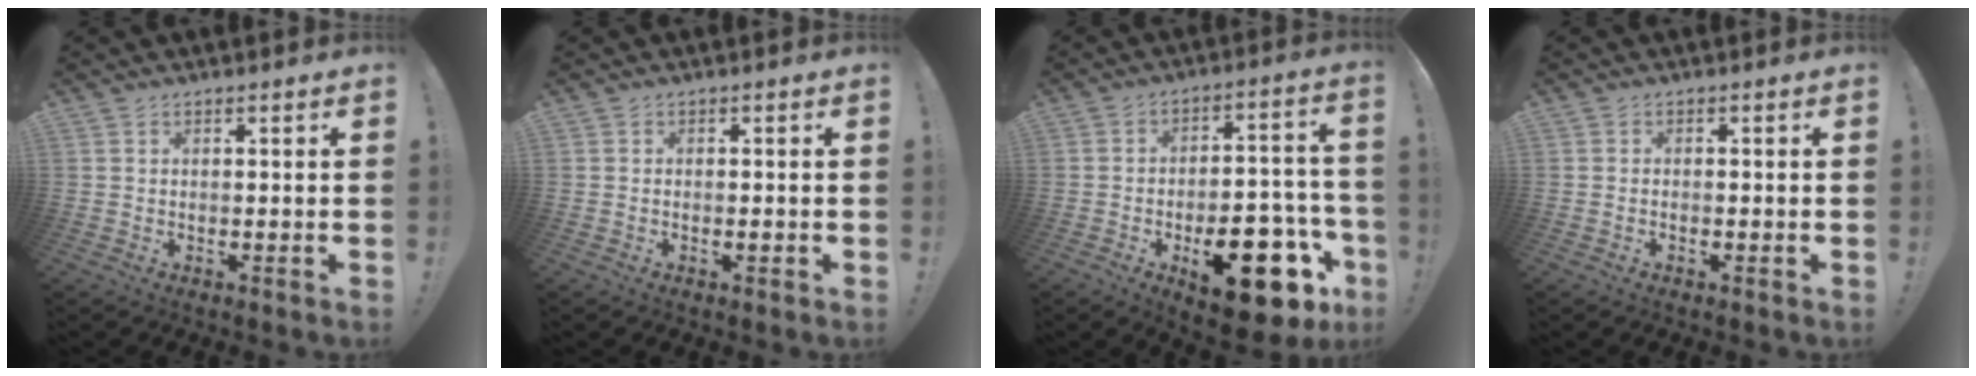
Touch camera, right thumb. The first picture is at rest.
{"total": 1.0, "force": [-0.7, 0.3, 0.6], "torque": [-0.003, -0.002, -0.013]}
{"total": 20.1, "force": [-9.5, 9.1, 15.2], "torque": [-0.175, 0.062, -0.135]}
{"total": 0.8, "force": [-0.7, 0.2, 0.3], "torque": [-0.008, 0.000, -0.012]}